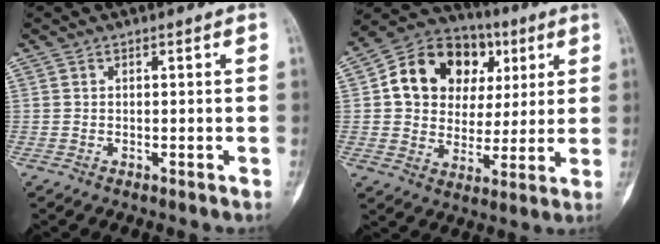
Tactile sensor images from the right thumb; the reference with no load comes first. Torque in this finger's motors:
{"motor_torque": [-0.89, 2.35, 0.44, -0.26, 0.05]}